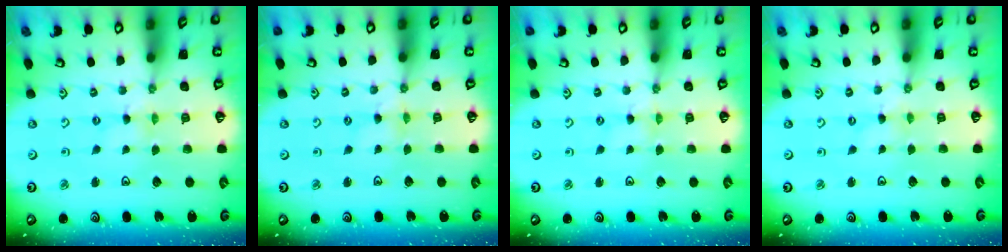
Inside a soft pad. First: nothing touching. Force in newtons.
{"total": 0.0}
{"total": 0.0}
{"total": 0.0}